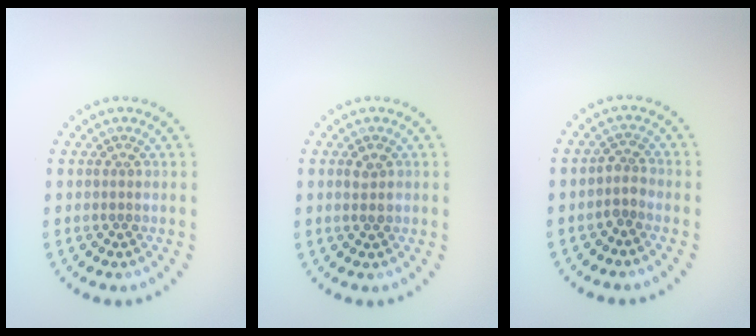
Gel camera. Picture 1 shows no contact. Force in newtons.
{"total": 1.4, "press": 1.4, "slide": 0.1}
{"total": 1.6, "press": 1.2, "slide": 1.0}